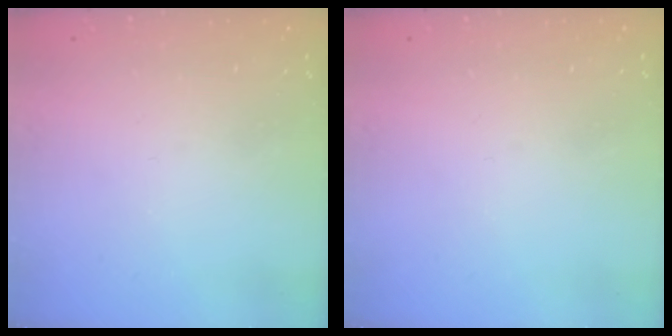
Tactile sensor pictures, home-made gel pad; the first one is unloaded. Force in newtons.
{"total": 0.0}